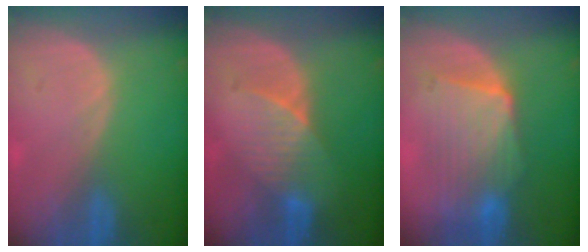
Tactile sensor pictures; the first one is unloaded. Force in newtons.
{"total": 5.2, "press": 5.1, "slide": 1.3}
{"total": 8.2, "press": 8.1, "slide": 1.4}